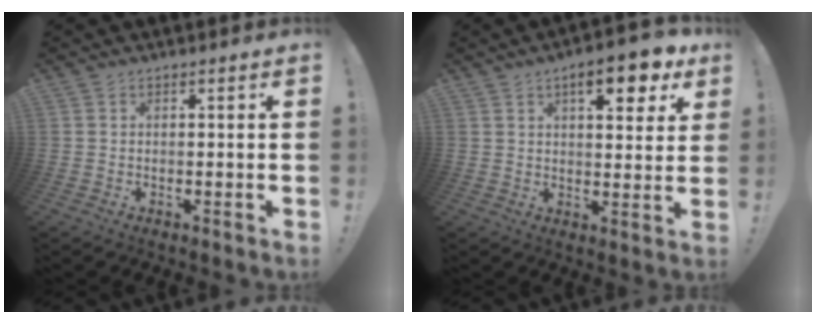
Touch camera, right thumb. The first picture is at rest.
{"total": 10.7, "force": [5.4, 4.0, 8.3], "torque": [-0.097, -0.025, 0.084]}